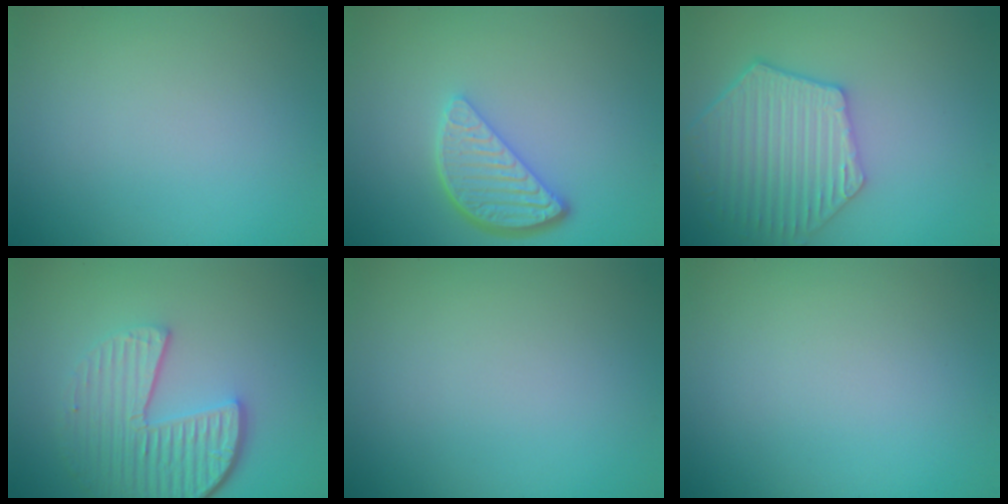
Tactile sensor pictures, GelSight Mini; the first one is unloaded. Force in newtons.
{"total": 3.8, "press": 3.1, "slide": 2.2}
{"total": 6.0, "press": 5.2, "slide": 3.0}
{"total": 6.1, "press": 4.3, "slide": 4.3}
{"total": 0.0}
{"total": 0.0}